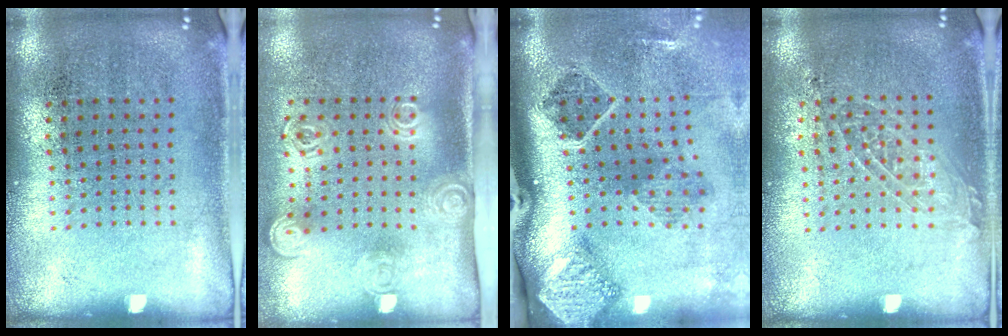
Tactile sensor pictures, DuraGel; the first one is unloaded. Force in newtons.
{"total": 2.0, "press": 1.4, "slide": 1.4}
{"total": 3.0, "press": 1.9, "slide": 2.3}
{"total": 1.1, "press": 1.0, "slide": 0.3}